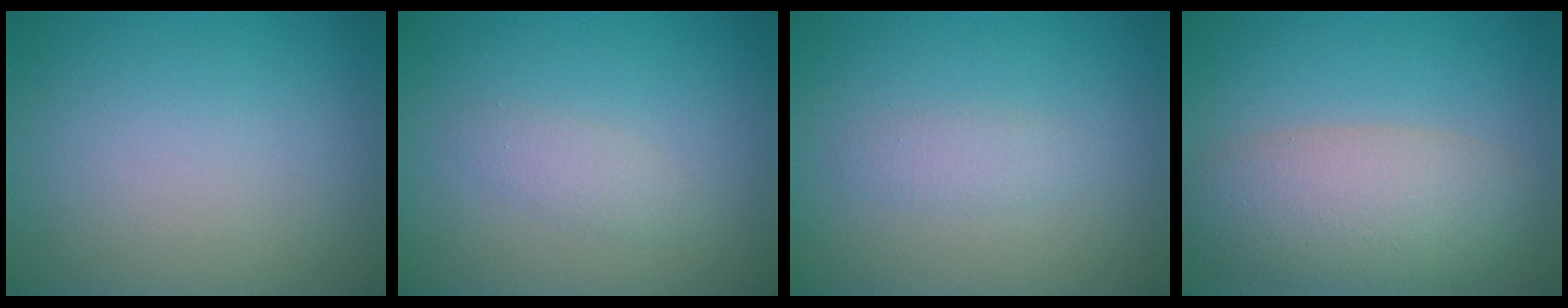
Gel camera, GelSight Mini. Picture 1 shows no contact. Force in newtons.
{"total": 1.4, "press": 1.4, "slide": 0.1}
{"total": 1.3, "press": 1.3, "slide": 0.0}
{"total": 6.6, "press": 6.6, "slide": 0.4}